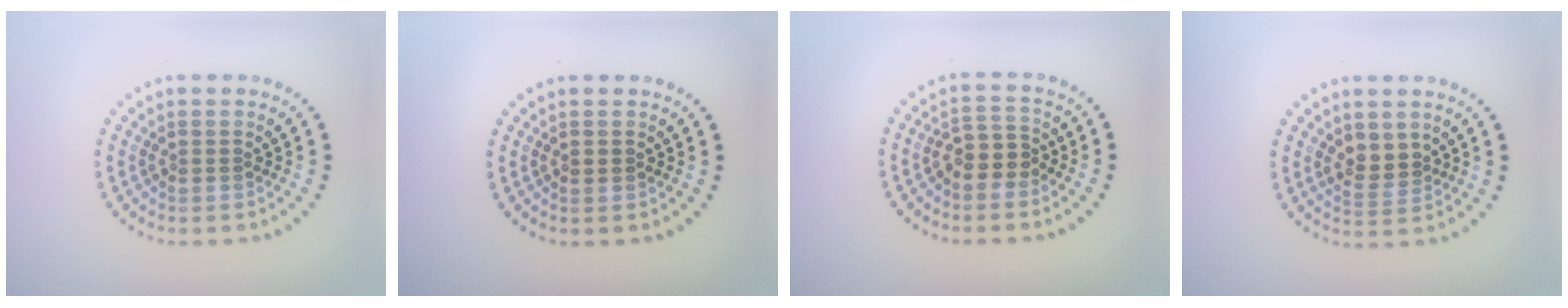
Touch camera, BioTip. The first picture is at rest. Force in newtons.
{"total": 0.9, "press": 0.9, "slide": 0.2}
{"total": 2.5, "press": 2.2, "slide": 1.2}
{"total": 2.4, "press": 2.2, "slide": 0.9}